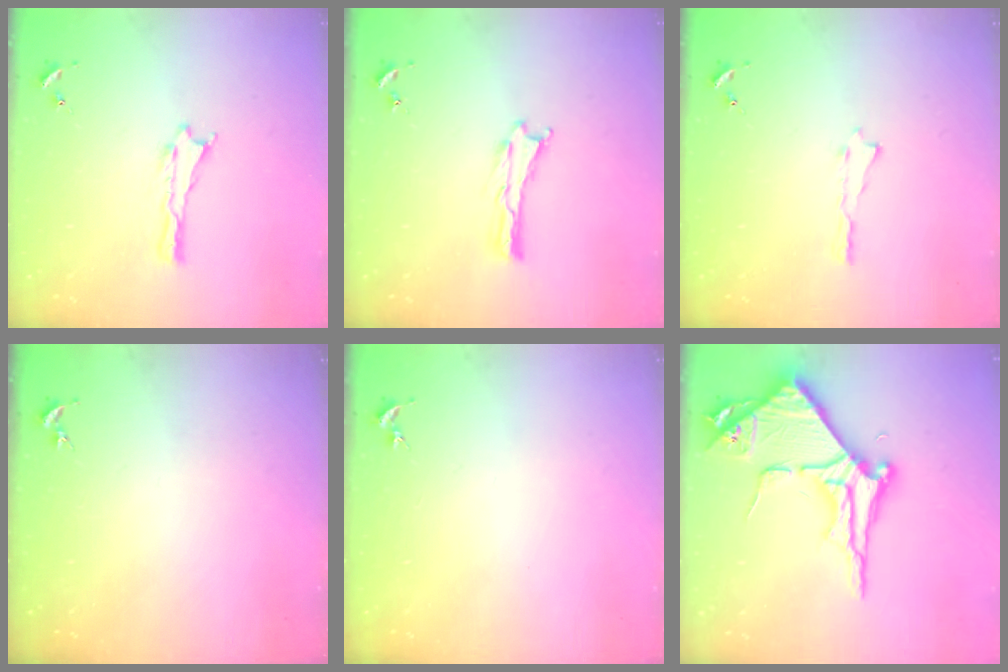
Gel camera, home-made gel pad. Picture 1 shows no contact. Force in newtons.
{"total": 0.0}
{"total": 0.0}
{"total": 0.0}
{"total": 0.0}
{"total": 8.8, "press": 8.7, "slide": 0.9}